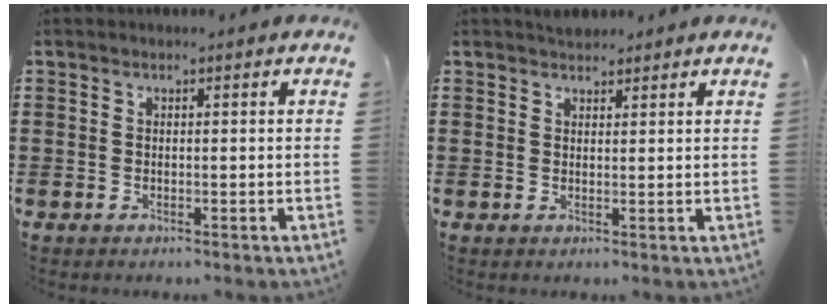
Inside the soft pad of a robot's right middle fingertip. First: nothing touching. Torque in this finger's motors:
{"motor_torque": [-0.09, -0.08, 0.01, -0.01]}